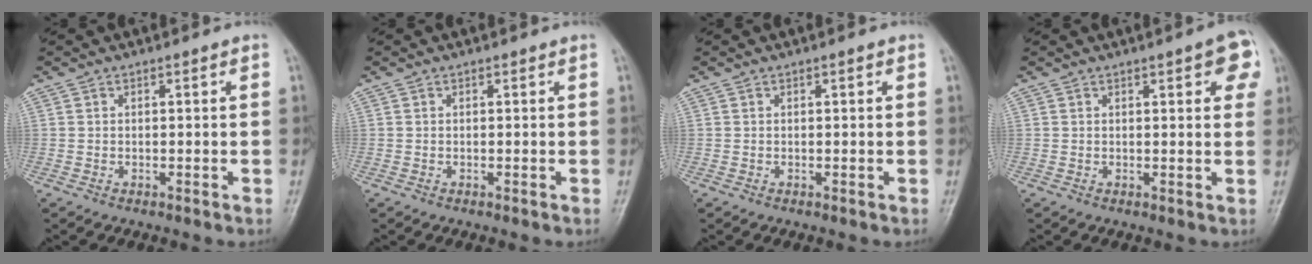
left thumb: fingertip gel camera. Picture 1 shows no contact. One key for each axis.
{"total": 0.0}
{"total": 0.6, "fx": 0.2, "fy": 0.1, "fz": 0.6, "tx": -0.011, "ty": 0.001, "tz": 0.001}
{"total": 5.9, "fx": 2.4, "fy": 1.8, "fz": 5.1, "tx": -0.045, "ty": -0.002, "tz": 0.021}